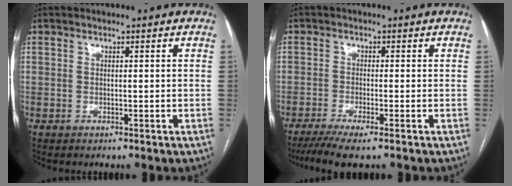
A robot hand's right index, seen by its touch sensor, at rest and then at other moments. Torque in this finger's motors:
{"motor_torque": [-0.07, -0.18, -0.01, 0.02]}